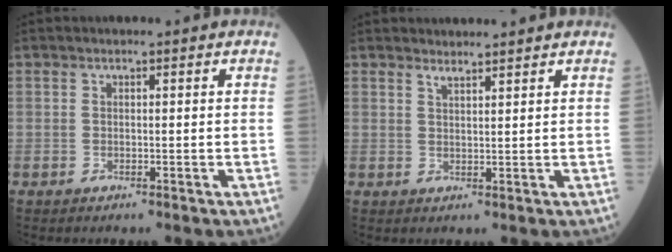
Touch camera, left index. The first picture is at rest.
{"total": 2.7, "force": [2.6, -0.1, 0.5], "torque": [-0.013, 0.007, 0.040]}